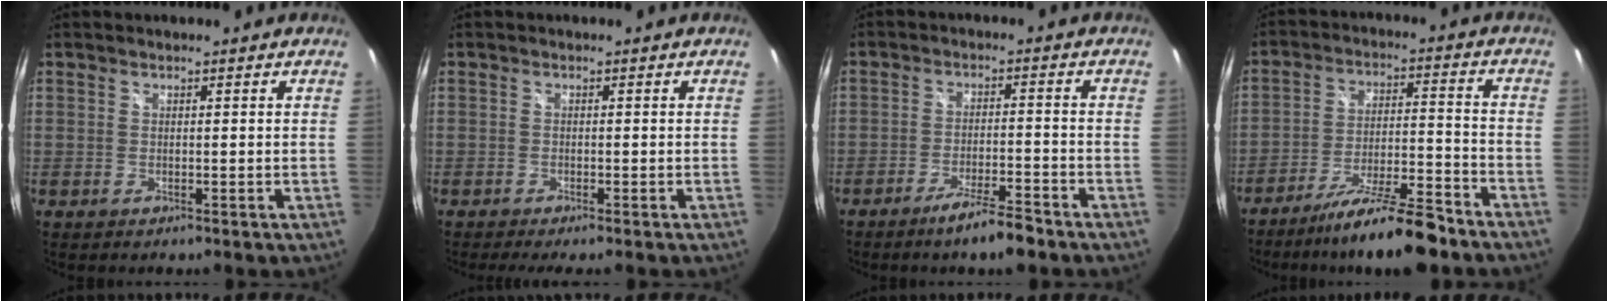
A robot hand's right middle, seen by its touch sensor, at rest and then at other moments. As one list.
[{"total": 2.5, "force": [-2.2, -0.1, 1.3], "torque": [-0.029, -0.017, -0.036]}, {"total": 6.6, "force": [-5.1, 0.6, 4.1], "torque": [-0.084, -0.003, -0.085]}, {"total": 14.1, "force": [-11.7, 1.5, 7.6], "torque": [-0.142, -0.008, -0.189]}]